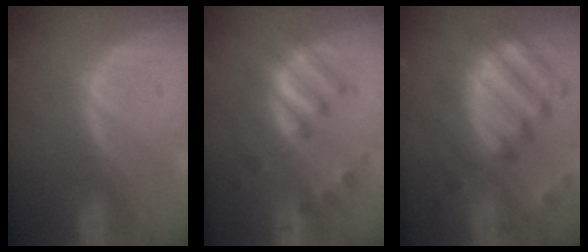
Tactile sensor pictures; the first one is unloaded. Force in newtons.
{"total": 7.6, "press": 7.5, "slide": 1.0}
{"total": 11.9, "press": 10.4, "slide": 5.7}